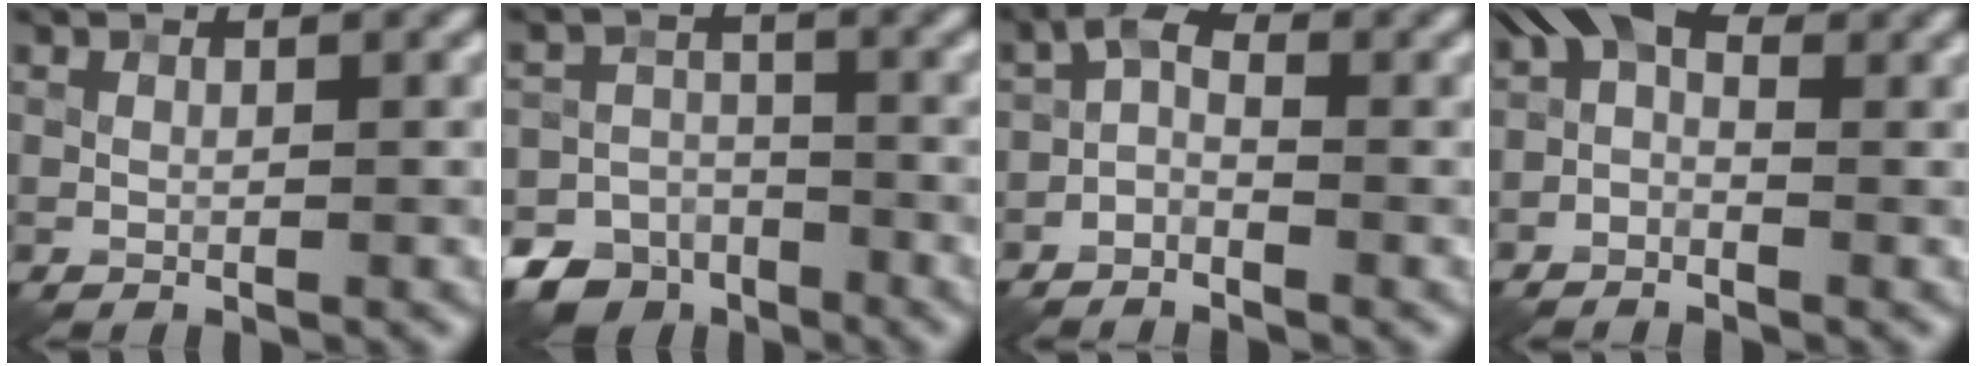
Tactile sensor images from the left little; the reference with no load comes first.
{"total": 8.2, "force": [-6.2, 5.2, 1.3], "torque": [-0.009, -0.020, -0.101]}
{"total": 2.1, "force": [-1.3, 0.9, 1.3], "torque": [-0.023, 0.011, -0.033]}
{"total": 3.1, "force": [-0.3, 2.0, 2.3], "torque": [-0.034, 0.013, -0.019]}